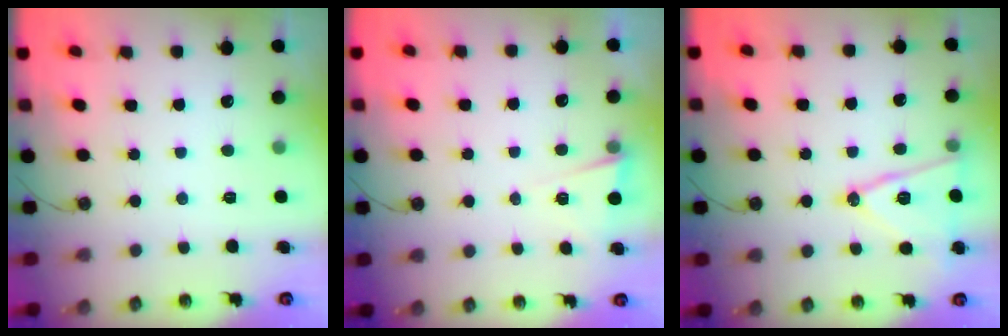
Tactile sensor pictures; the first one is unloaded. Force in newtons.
{"total": 2.9, "press": 2.6, "slide": 1.3}
{"total": 13.5, "press": 13.0, "slide": 3.6}